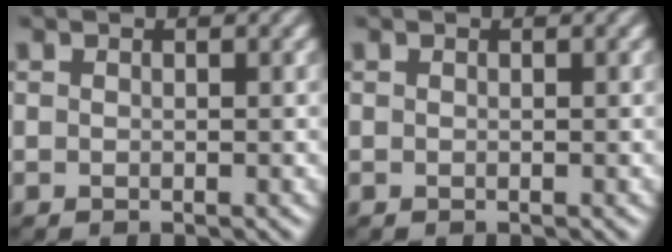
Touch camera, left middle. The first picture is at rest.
{"total": 0.0}